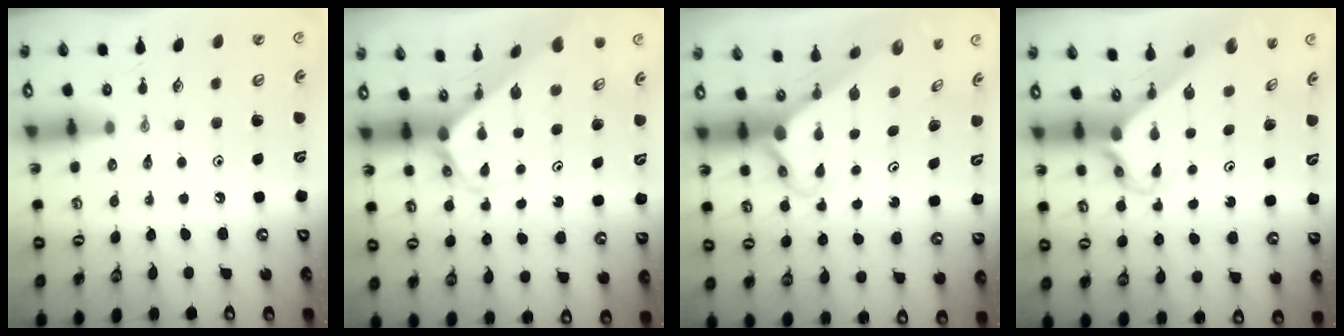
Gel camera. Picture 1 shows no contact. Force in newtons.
{"total": 2.5, "press": 2.4, "slide": 0.3}
{"total": 3.5, "press": 3.5, "slide": 0.3}
{"total": 2.8, "press": 2.8, "slide": 0.2}